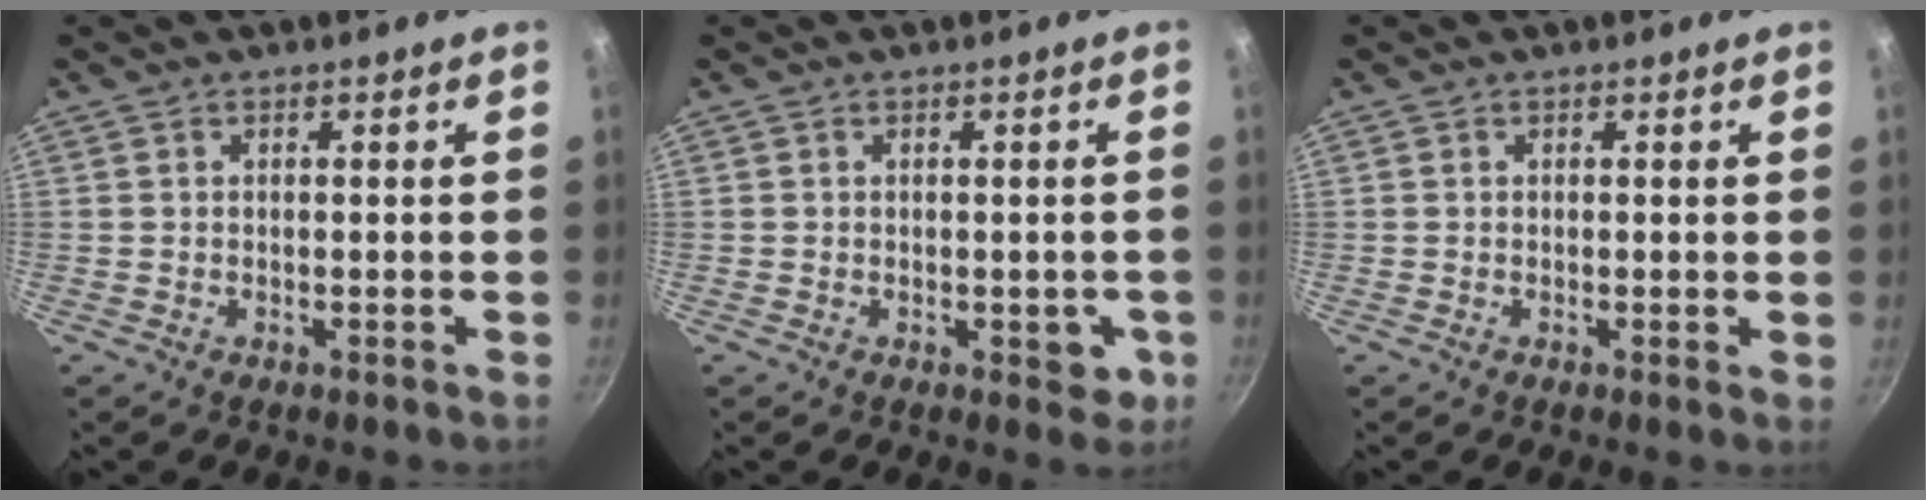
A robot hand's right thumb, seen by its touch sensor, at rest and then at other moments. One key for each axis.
{"total": 4.1, "fx": -0.9, "fy": 2.4, "fz": 3.2, "tx": -0.018, "ty": 0.003, "tz": -0.011}
{"total": 0.5, "fx": 0.2, "fy": 0.3, "fz": 0.4, "tx": -0.007, "ty": -0.002, "tz": 0.000}